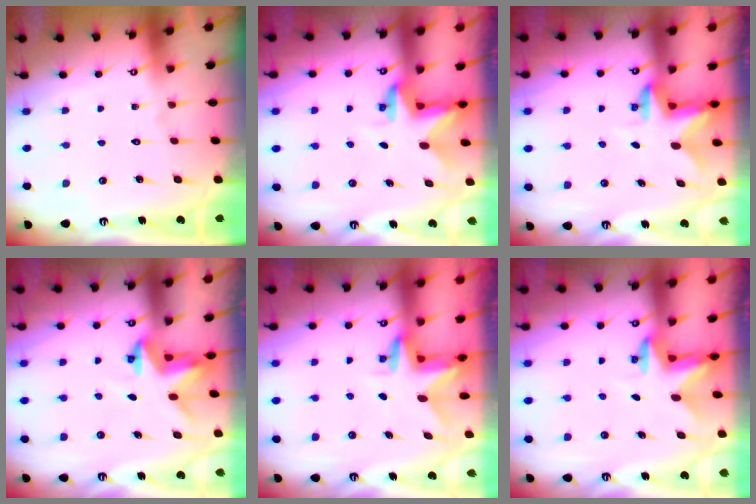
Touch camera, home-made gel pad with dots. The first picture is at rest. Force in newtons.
{"total": 3.0, "press": 3.0, "slide": 0.3}
{"total": 2.7, "press": 2.6, "slide": 0.5}
{"total": 3.2, "press": 3.2, "slide": 0.2}
{"total": 2.9, "press": 2.9, "slide": 0.2}
{"total": 2.4, "press": 2.4, "slide": 0.4}